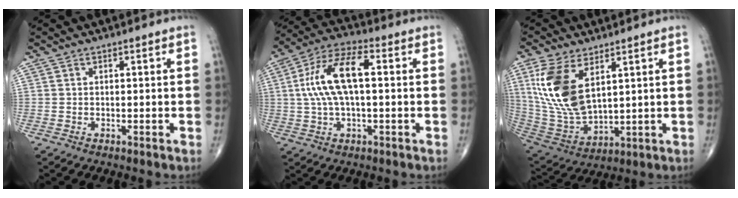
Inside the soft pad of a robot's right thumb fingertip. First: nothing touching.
{"total": 13.0, "force": [1.4, 5.5, 11.7], "torque": [-0.239, 0.033, 0.023]}
{"total": 15.7, "force": [5.8, 8.0, 12.2], "torque": [-0.249, -0.023, 0.129]}